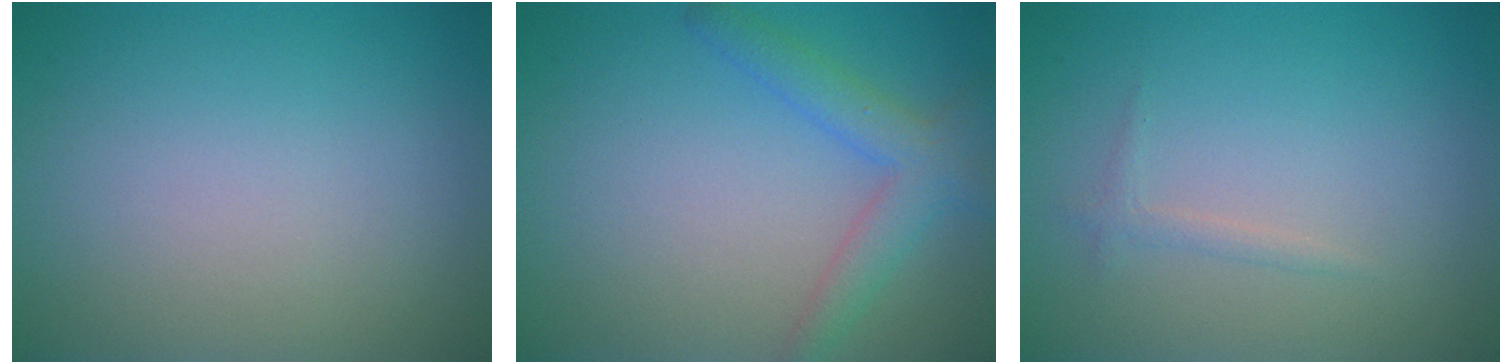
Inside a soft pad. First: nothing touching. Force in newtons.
{"total": 3.3, "press": 3.3, "slide": 0.1}
{"total": 0.8, "press": 0.8, "slide": 0.1}